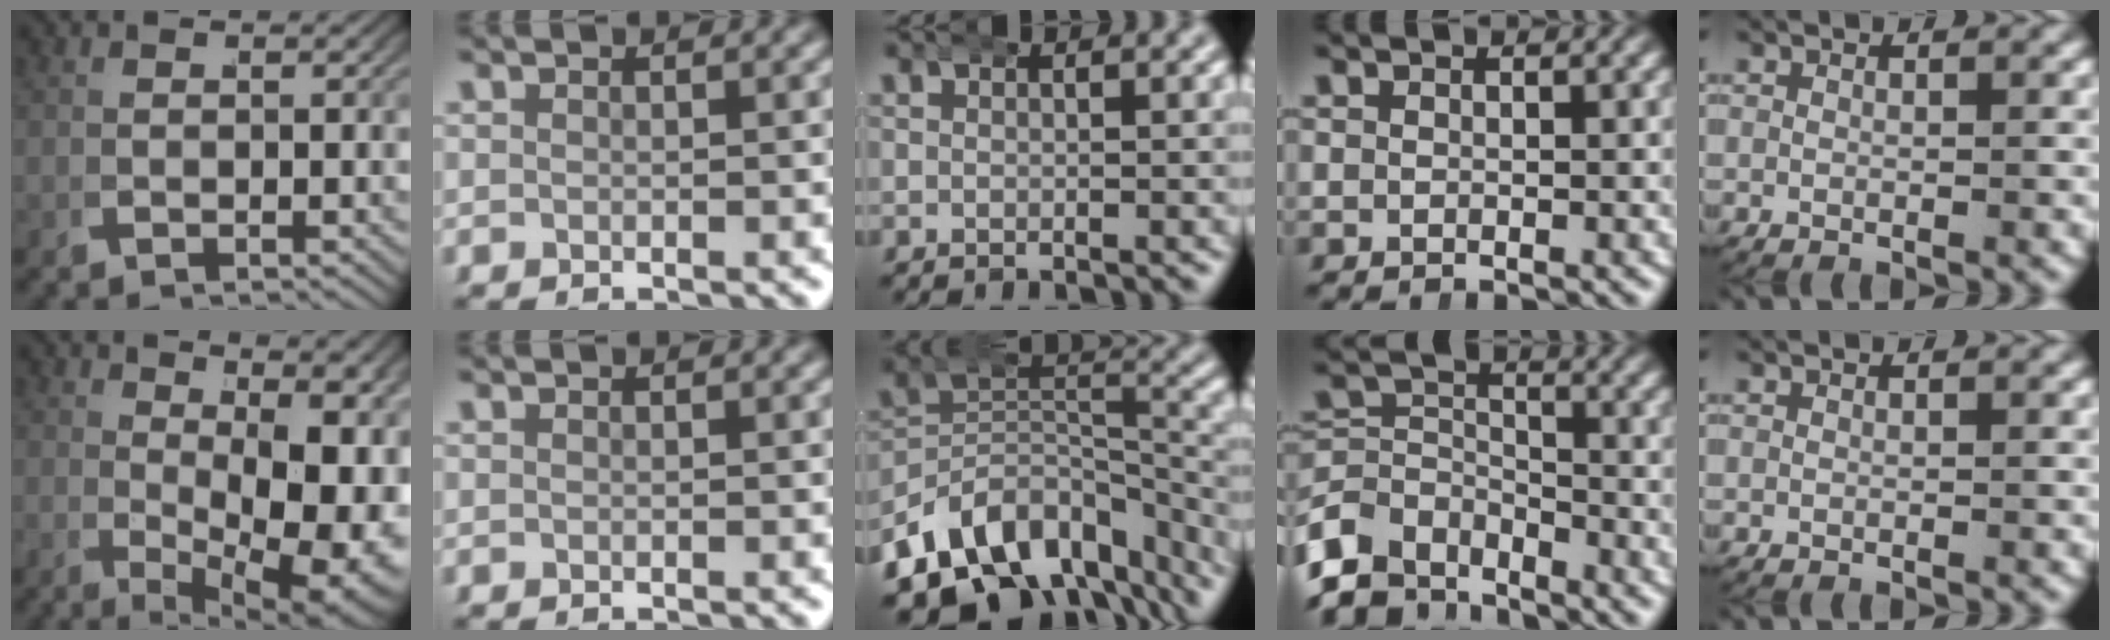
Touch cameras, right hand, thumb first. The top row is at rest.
{"thumb": {"total": 11.2, "force": [0.7, 5.4, 9.8], "torque": [-0.145, -0.033, 0.037]}, "middle": {"total": 15.5, "force": [-9.4, 9.7, 7.6], "torque": [-0.126, -0.036, -0.141]}, "ring": {"total": 7.3, "force": [-4.2, 5.0, 3.2], "torque": [-0.081, -0.045, -0.058]}}